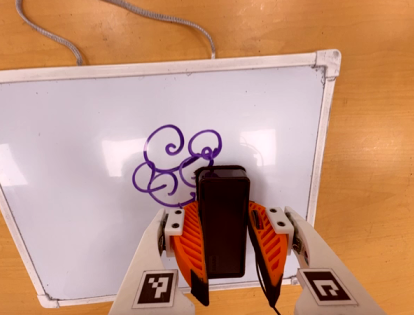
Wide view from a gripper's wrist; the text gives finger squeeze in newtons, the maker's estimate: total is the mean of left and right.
{"total": 11.4, "left": 10.8, "right": 12.1}